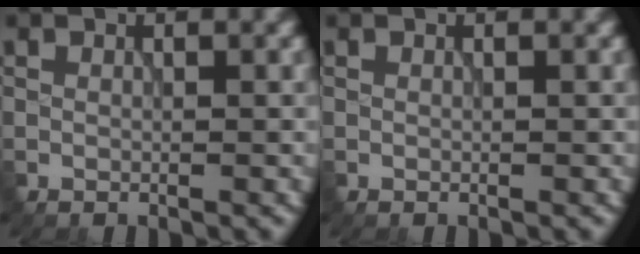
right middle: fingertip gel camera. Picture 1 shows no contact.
{"total": 0.0}